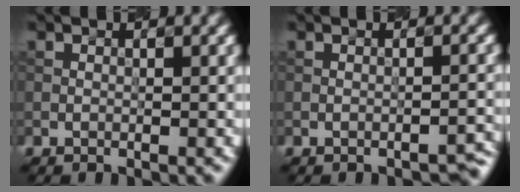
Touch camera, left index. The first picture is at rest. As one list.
[{"total": 1.9, "force": [-1.8, 0.3, 0.7], "torque": [0.001, 0.010, -0.026]}]